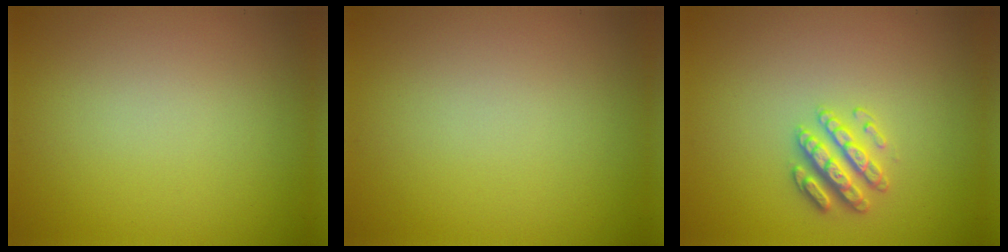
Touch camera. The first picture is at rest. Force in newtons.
{"total": 0.0}
{"total": 2.6, "press": 2.6, "slide": 0.5}